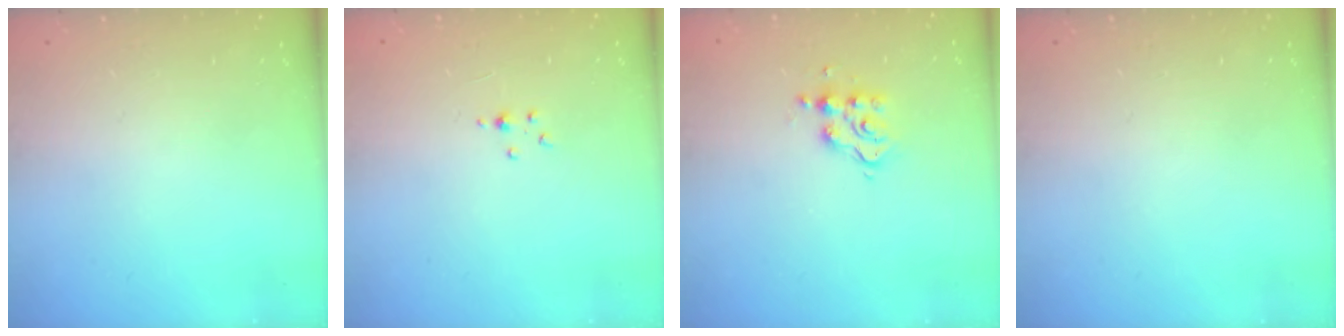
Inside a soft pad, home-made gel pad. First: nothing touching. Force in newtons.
{"total": 1.5, "press": 1.5, "slide": 0.2}
{"total": 5.0, "press": 5.0, "slide": 0.2}
{"total": 0.0}